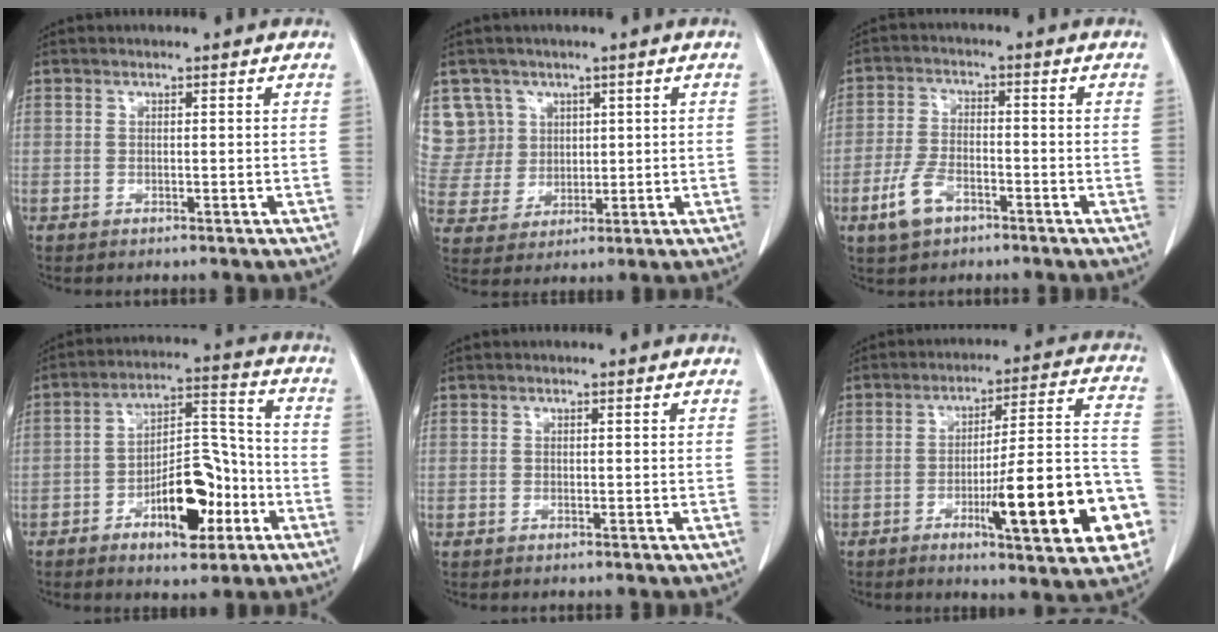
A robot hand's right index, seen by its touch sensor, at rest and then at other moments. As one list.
[{"total": 8.1, "force": [3.7, 7.2, -0.1], "torque": [-0.001, 0.026, 0.088]}, {"total": 6.2, "force": [-3.5, 3.1, 4.1], "torque": [-0.097, 0.000, -0.064]}, {"total": 12.5, "force": [-5.2, 5.1, 10.2], "torque": [-0.166, 0.024, -0.076]}, {"total": 0.0}, {"total": 19.2, "force": [-6.7, 2.7, 17.8], "torque": [-0.203, 0.018, -0.086]}]